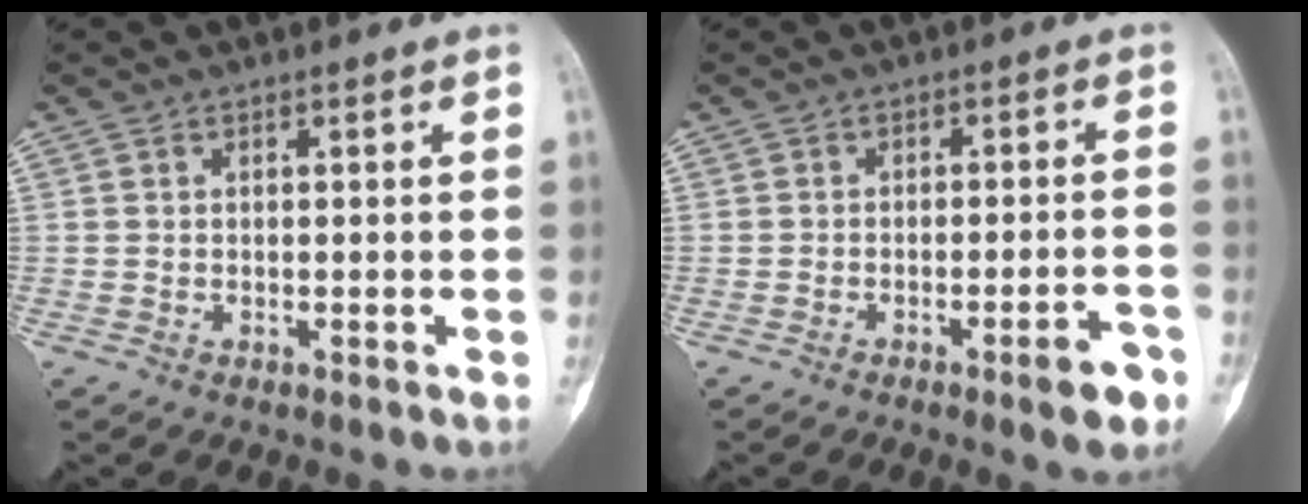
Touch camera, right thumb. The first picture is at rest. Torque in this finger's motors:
{"motor_torque": [0.91, 0.67, 0.60, -0.68, 0.10]}